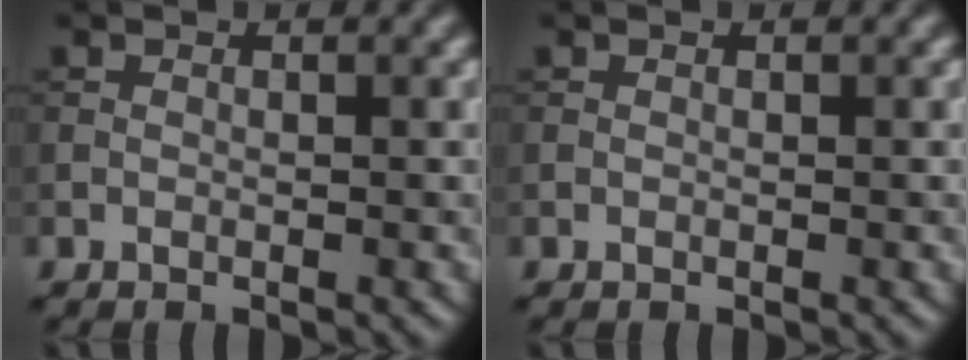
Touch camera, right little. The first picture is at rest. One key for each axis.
{"total": 0.0}